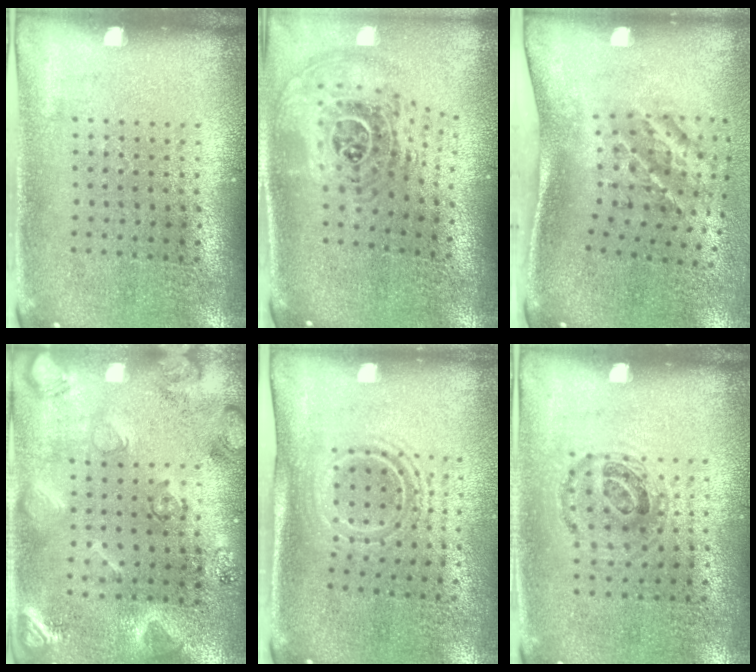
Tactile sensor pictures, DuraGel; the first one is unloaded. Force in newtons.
{"total": 1.7, "press": 1.4, "slide": 1.0}
{"total": 2.4, "press": 1.3, "slide": 2.0}
{"total": 2.3, "press": 2.2, "slide": 0.4}
{"total": 1.6, "press": 1.2, "slide": 1.0}
{"total": 0.9, "press": 0.8, "slide": 0.5}